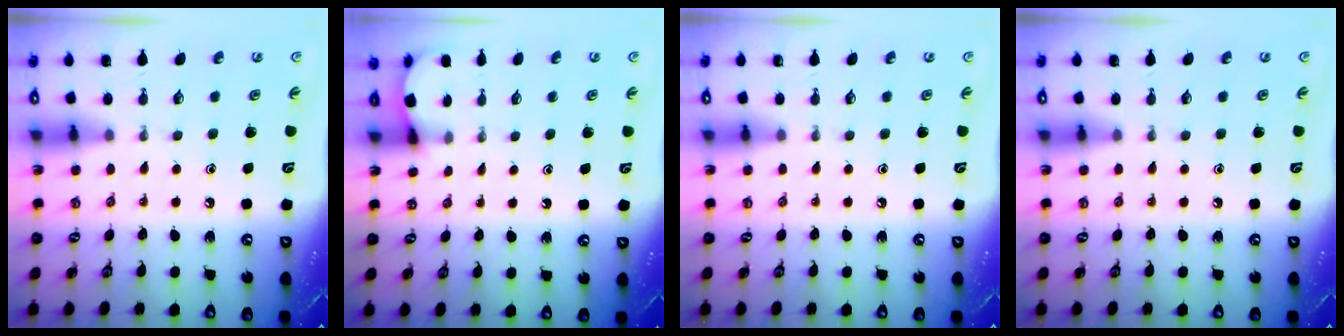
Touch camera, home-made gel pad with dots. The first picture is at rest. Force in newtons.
{"total": 1.9, "press": 1.9, "slide": 0.2}
{"total": 0.0}
{"total": 0.0}